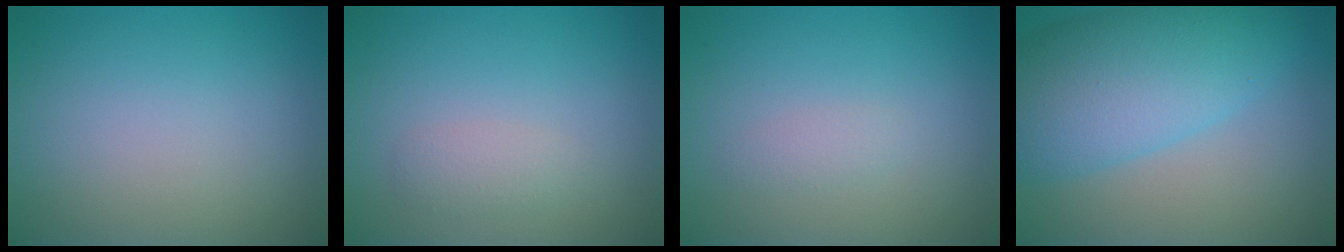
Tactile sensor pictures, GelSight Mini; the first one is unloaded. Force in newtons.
{"total": 1.3, "press": 1.3, "slide": 0.1}
{"total": 0.9, "press": 0.9, "slide": 0.1}
{"total": 7.9, "press": 7.9, "slide": 0.2}